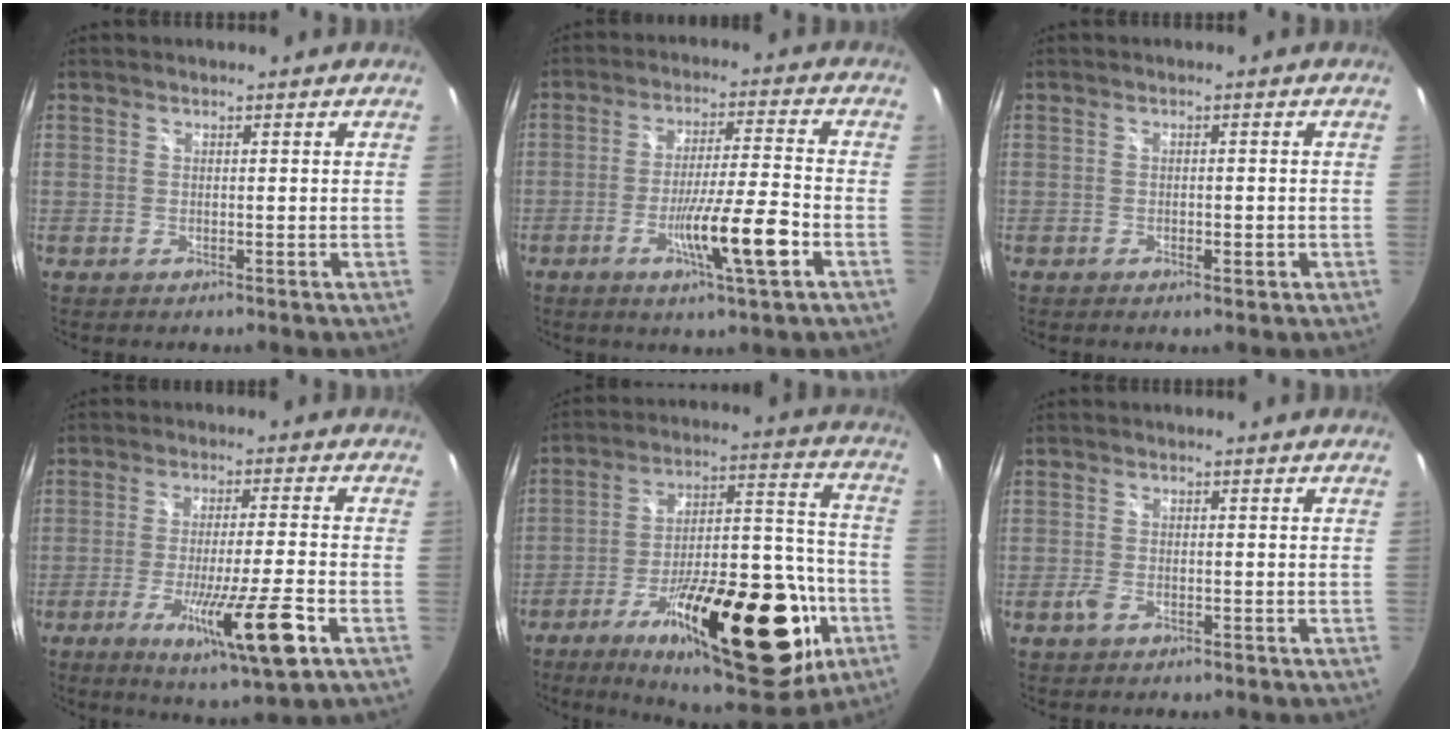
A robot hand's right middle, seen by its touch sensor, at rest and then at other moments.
{"total": 10.7, "force": [-4.6, -0.2, 9.6], "torque": [-0.174, -0.015, -0.079]}
{"total": 1.9, "force": [-0.9, 0.9, 1.4], "torque": [-0.021, -0.002, -0.012]}
{"total": 13.5, "force": [-6.0, 0.4, 12.1], "torque": [-0.220, -0.040, -0.099]}
{"total": 30.9, "force": [-14.4, 11.9, 24.7], "torque": [-0.373, -0.001, -0.213]}
{"total": 1.9, "force": [-1.2, 0.9, 1.3], "torque": [-0.031, -0.001, -0.025]}